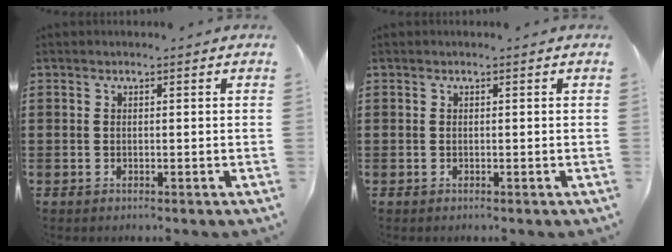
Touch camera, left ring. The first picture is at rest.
{"total": 0.0}